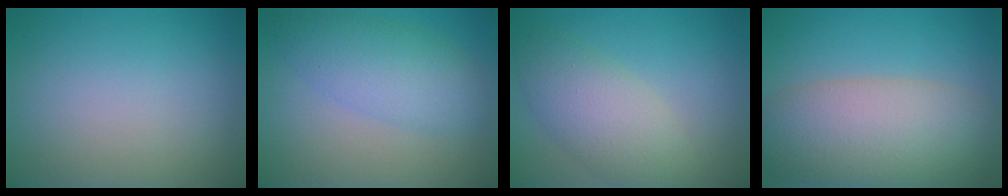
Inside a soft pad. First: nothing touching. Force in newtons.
{"total": 4.8, "press": 4.8, "slide": 0.0}
{"total": 5.0, "press": 5.0, "slide": 0.3}
{"total": 8.7, "press": 8.7, "slide": 0.7}